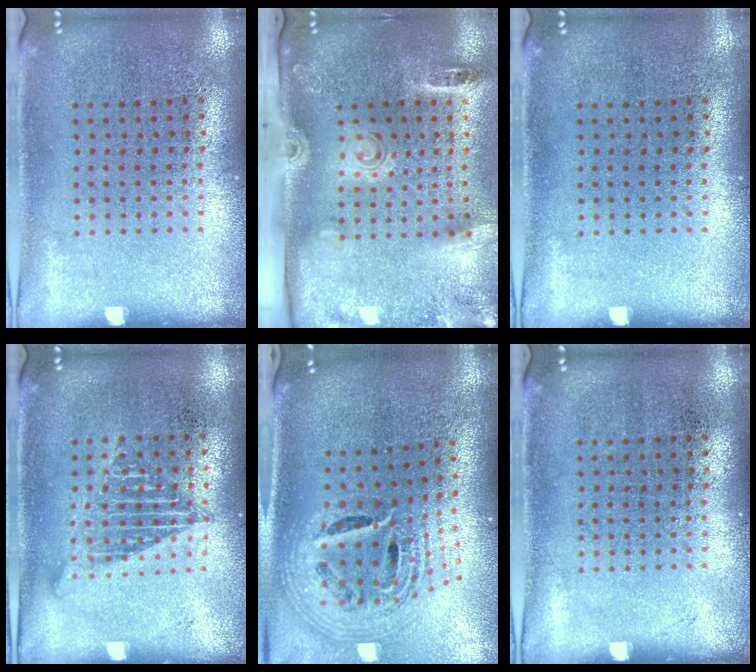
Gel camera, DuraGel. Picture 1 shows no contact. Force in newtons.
{"total": 2.9, "press": 2.0, "slide": 2.1}
{"total": 0.0}
{"total": 1.2, "press": 1.1, "slide": 0.3}
{"total": 2.5, "press": 1.8, "slide": 1.8}
{"total": 0.0}